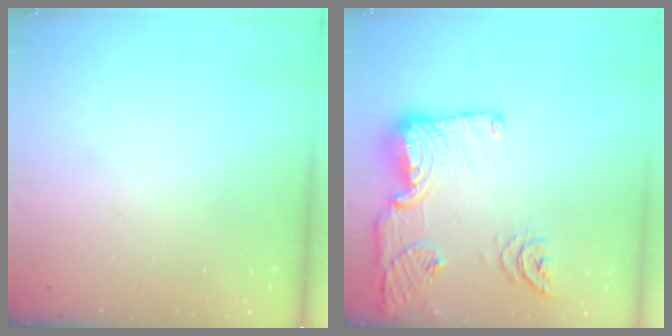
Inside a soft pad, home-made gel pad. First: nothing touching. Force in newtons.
{"total": 19.0, "press": 19.0, "slide": 1.5}